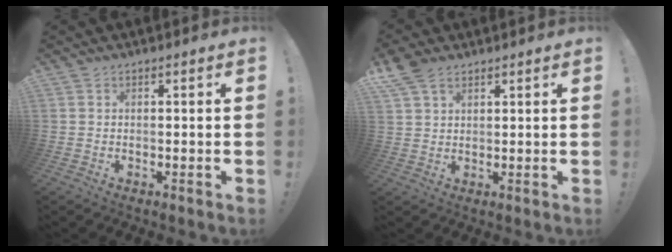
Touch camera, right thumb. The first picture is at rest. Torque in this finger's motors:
{"motor_torque": [0.05, 0.28, 0.82, 0.59, 0.05]}